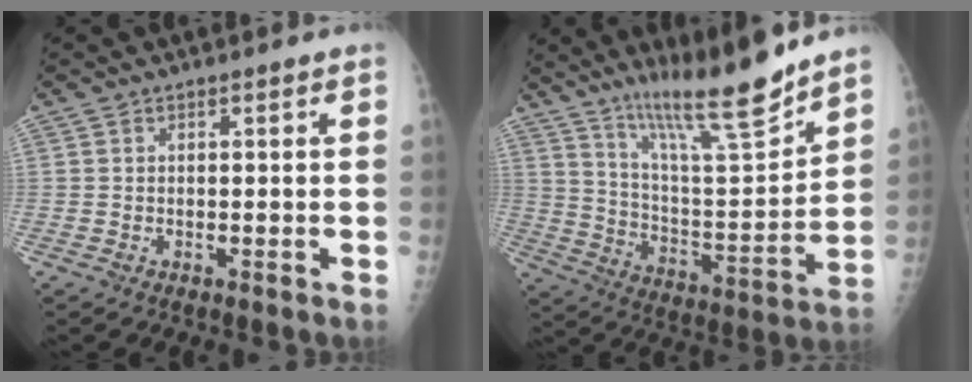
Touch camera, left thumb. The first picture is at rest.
{"total": 18.4, "force": [14.1, 2.1, 11.5], "torque": [-0.161, -0.093, 0.246]}